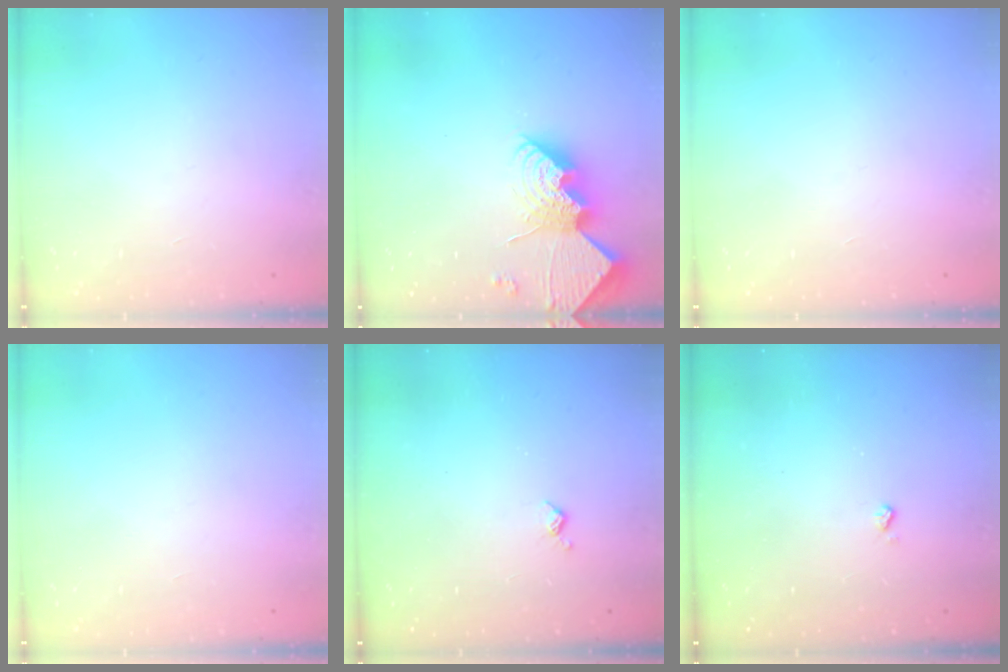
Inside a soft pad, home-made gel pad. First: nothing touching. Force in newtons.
{"total": 14.2, "press": 14.2, "slide": 0.9}
{"total": 0.0}
{"total": 0.0}
{"total": 3.9, "press": 3.9, "slide": 0.8}
{"total": 2.5, "press": 2.5, "slide": 0.5}